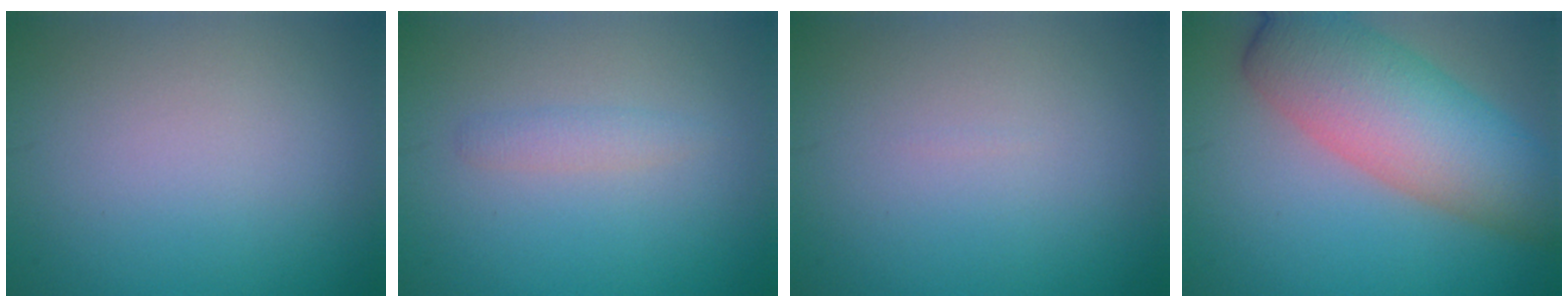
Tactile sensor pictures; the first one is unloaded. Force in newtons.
{"total": 1.3, "press": 1.3, "slide": 0.1}
{"total": 0.0}
{"total": 9.2, "press": 9.2, "slide": 0.5}